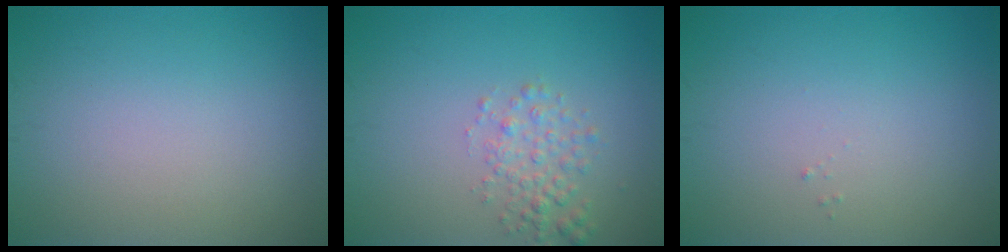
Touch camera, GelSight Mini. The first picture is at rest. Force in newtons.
{"total": 2.2, "press": 2.2, "slide": 0.1}
{"total": 0.0}